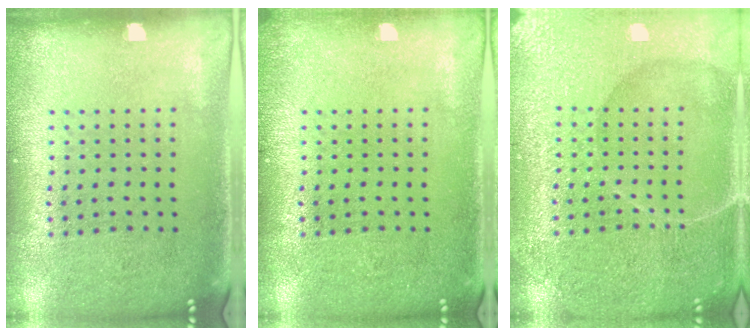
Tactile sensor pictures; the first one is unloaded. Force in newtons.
{"total": 0.7, "press": 0.7, "slide": 0.1}
{"total": 6.2, "press": 6.1, "slide": 0.8}